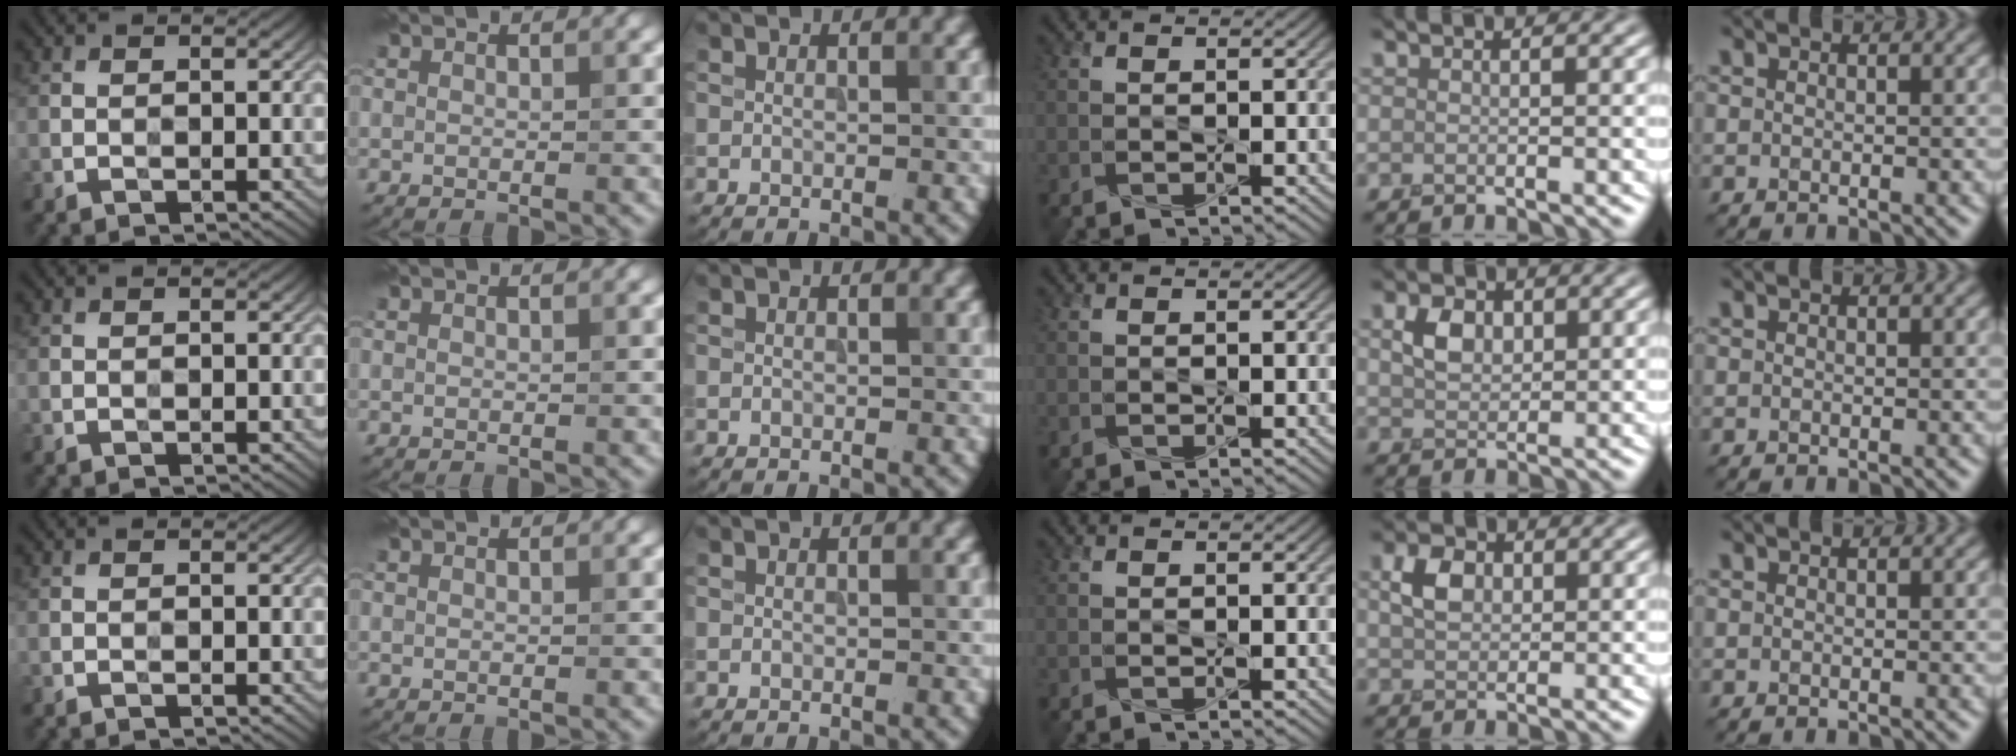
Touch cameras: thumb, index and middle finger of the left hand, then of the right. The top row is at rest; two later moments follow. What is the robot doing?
{"motion": "press", "object": "joystick"}